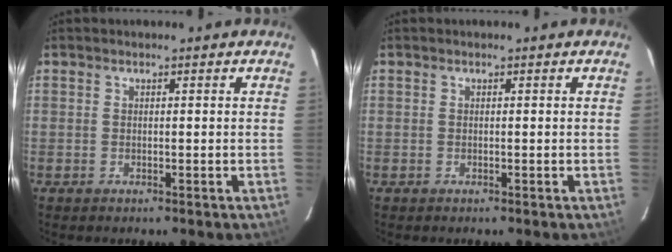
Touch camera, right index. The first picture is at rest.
{"total": 0.0}